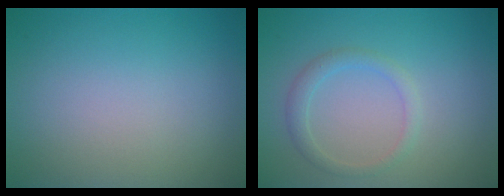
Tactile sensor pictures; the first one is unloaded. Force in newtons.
{"total": 1.6, "press": 1.6, "slide": 0.1}